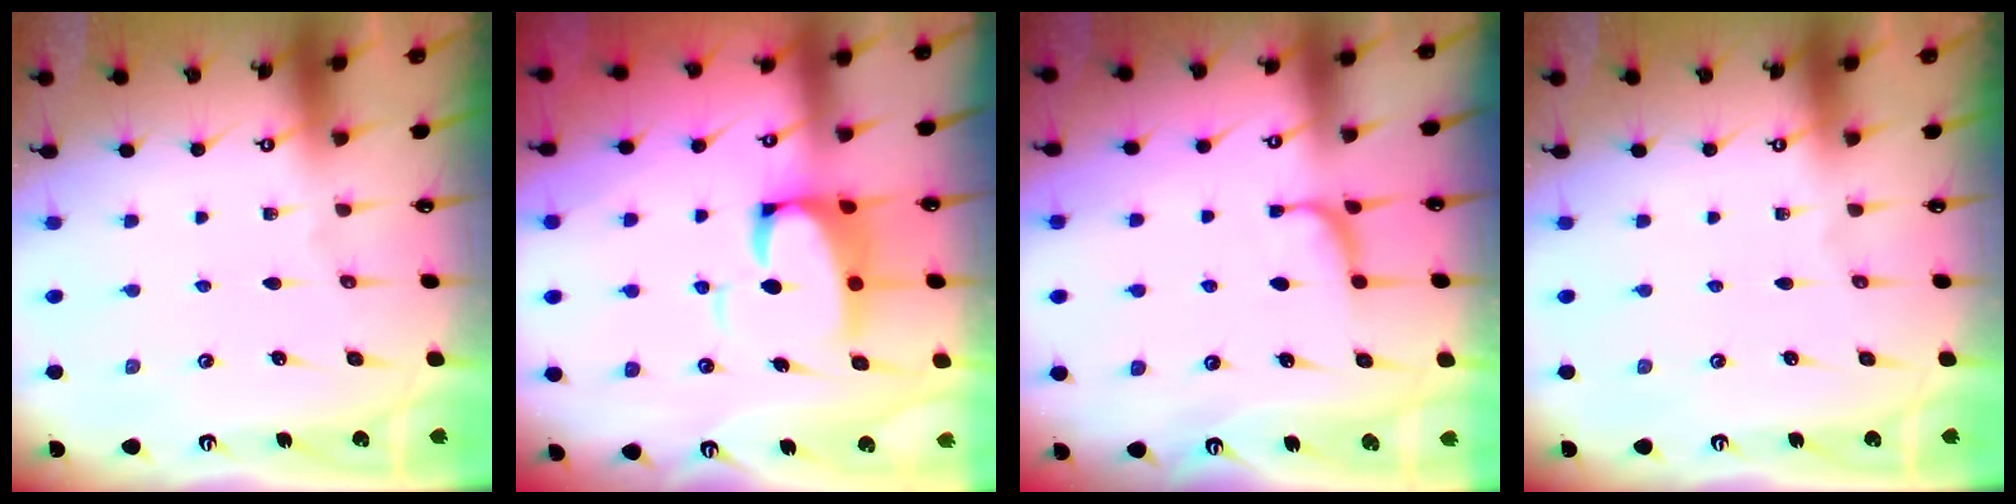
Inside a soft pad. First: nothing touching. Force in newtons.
{"total": 6.0, "press": 5.9, "slide": 1.2}
{"total": 1.9, "press": 1.8, "slide": 0.6}
{"total": 0.0}